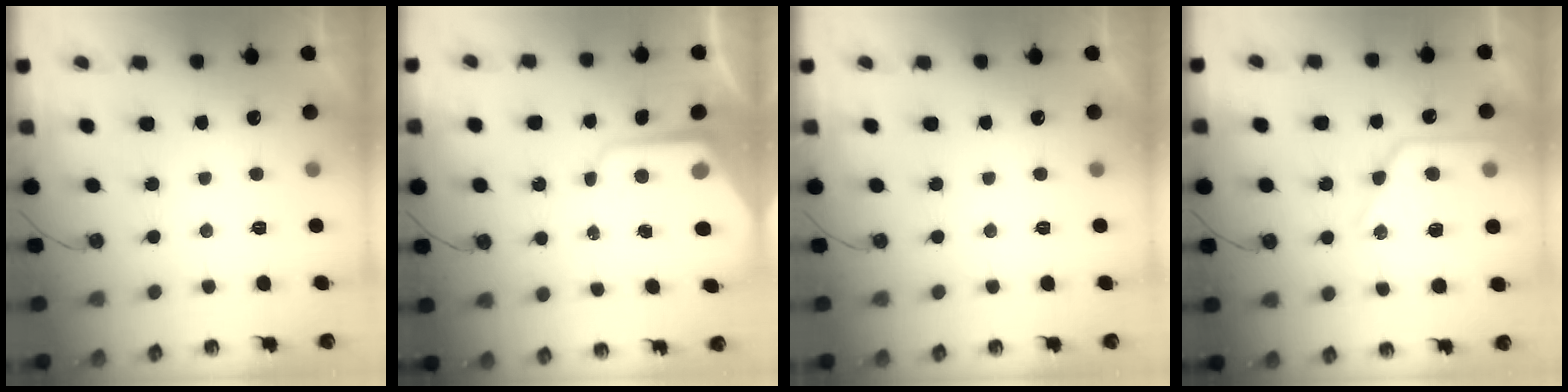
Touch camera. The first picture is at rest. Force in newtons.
{"total": 8.0, "press": 8.0, "slide": 0.6}
{"total": 0.0}
{"total": 18.0, "press": 17.9, "slide": 1.9}